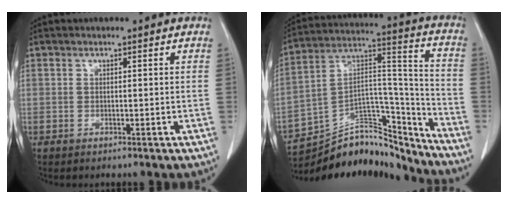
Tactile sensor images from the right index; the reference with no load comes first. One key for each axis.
{"total": 20.6, "fx": -19.2, "fy": 5.7, "fz": 4.6, "tx": -0.085, "ty": 0.062, "tz": -0.309}